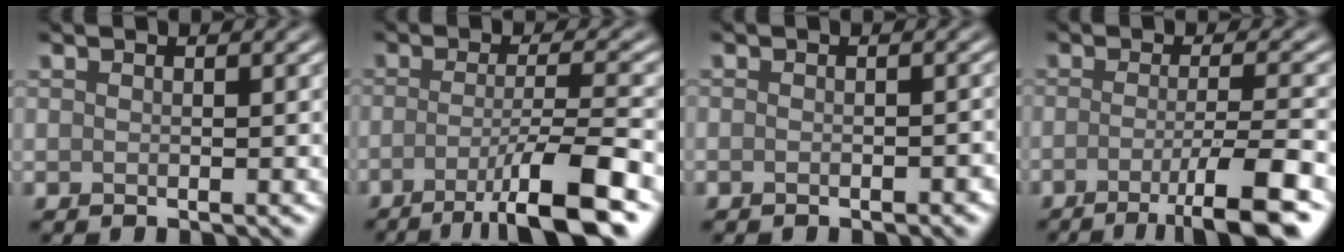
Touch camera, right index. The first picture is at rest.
{"total": 7.8, "force": [-4.3, 0.9, 6.4], "torque": [-0.093, 0.004, -0.079]}
{"total": 1.0, "force": [-0.7, 0.5, 0.5], "torque": [-0.008, -0.004, -0.011]}
{"total": 6.7, "force": [-3.4, 1.0, 5.8], "torque": [-0.081, -0.003, -0.060]}